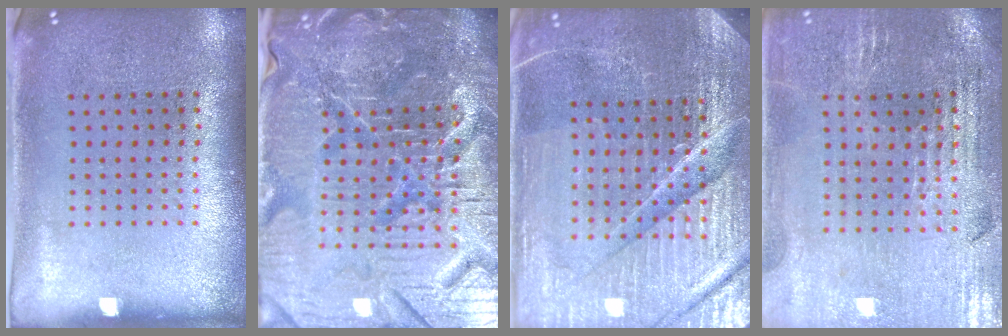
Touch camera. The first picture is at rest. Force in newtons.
{"total": 7.2, "press": 6.5, "slide": 3.3}
{"total": 5.8, "press": 5.3, "slide": 2.4}
{"total": 1.8, "press": 1.7, "slide": 0.4}